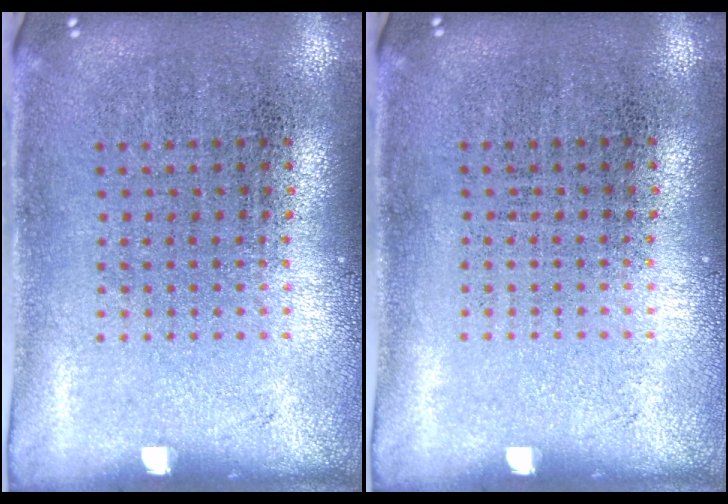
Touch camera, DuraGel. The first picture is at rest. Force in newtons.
{"total": 0.0}